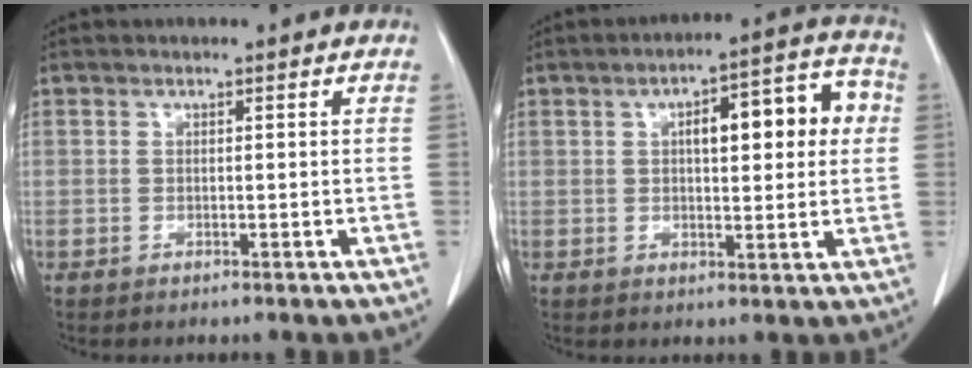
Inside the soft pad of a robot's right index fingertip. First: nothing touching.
{"total": 11.3, "force": [2.3, 3.4, 10.5], "torque": [-0.141, 0.033, 0.029]}